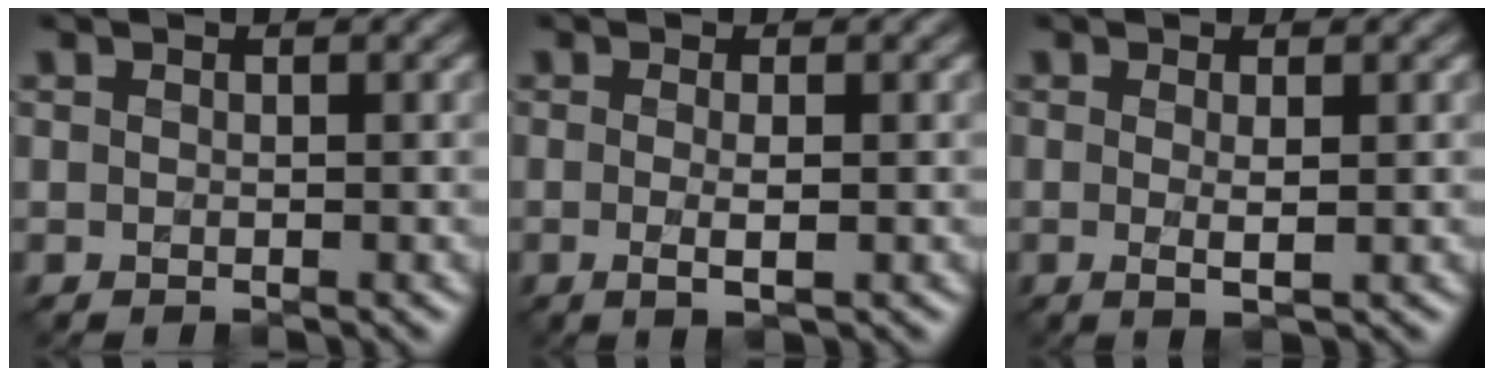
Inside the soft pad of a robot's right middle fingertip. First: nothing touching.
{"total": 2.2, "force": [-0.3, 0.5, 2.1], "torque": [-0.037, -0.007, -0.006]}
{"total": 1.7, "force": [0.0, 0.3, 1.7], "torque": [-0.032, -0.005, -0.001]}